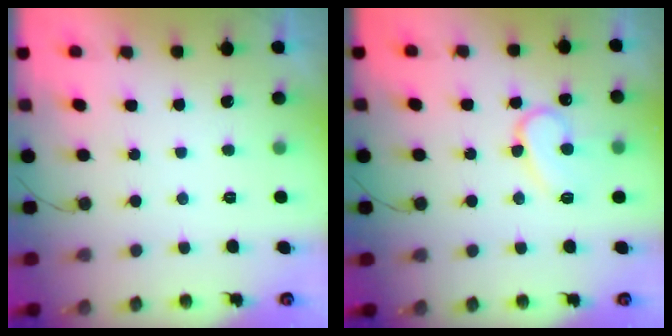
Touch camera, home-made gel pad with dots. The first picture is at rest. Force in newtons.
{"total": 11.1, "press": 11.0, "slide": 1.0}